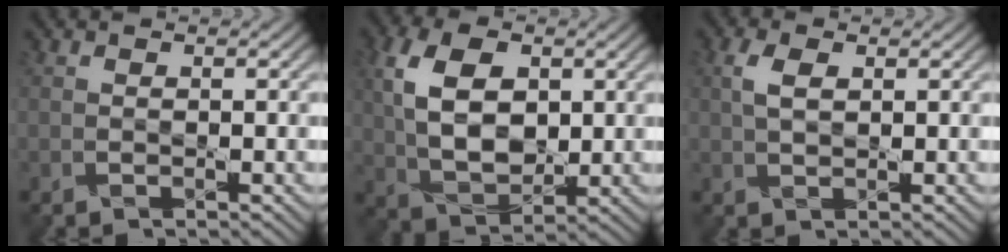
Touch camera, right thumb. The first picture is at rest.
{"total": 9.1, "force": [2.2, 5.8, 6.7], "torque": [-0.157, 0.006, 0.039]}
{"total": 2.6, "force": [1.1, 1.2, 2.0], "torque": [-0.052, 0.005, 0.019]}